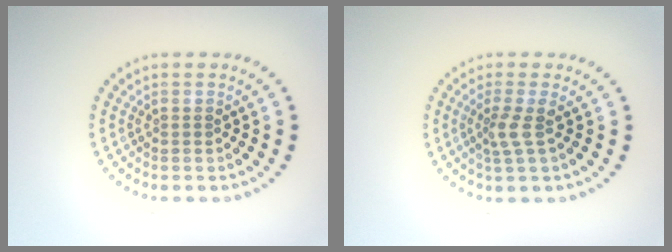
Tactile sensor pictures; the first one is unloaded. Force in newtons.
{"total": 2.0, "press": 1.4, "slide": 1.4}